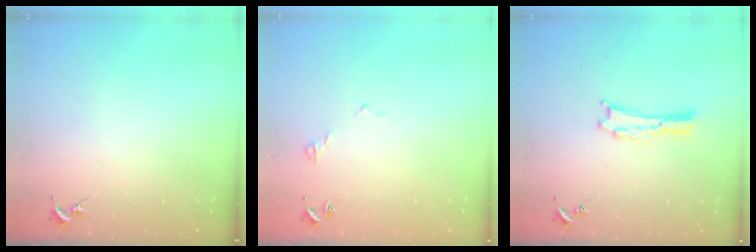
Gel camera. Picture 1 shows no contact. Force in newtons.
{"total": 2.9, "press": 2.9, "slide": 0.3}
{"total": 0.0}